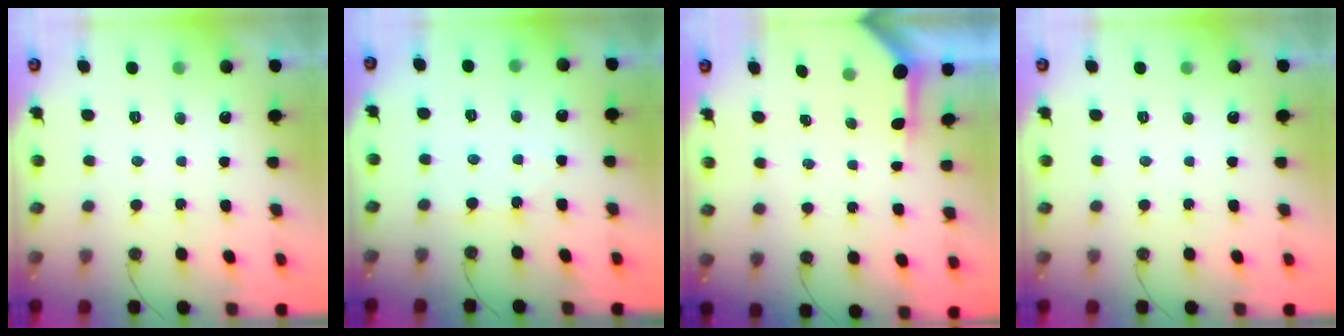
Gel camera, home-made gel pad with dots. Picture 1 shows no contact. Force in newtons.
{"total": 2.1, "press": 2.0, "slide": 0.5}
{"total": 3.4, "press": 3.4, "slide": 0.4}
{"total": 0.0}